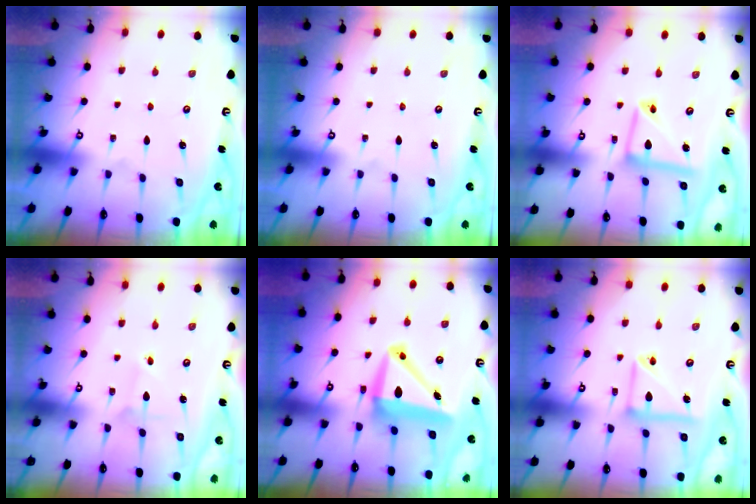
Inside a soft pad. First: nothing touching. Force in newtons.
{"total": 0.0}
{"total": 11.1, "press": 11.0, "slide": 1.0}
{"total": 2.0, "press": 2.0, "slide": 0.2}
{"total": 10.9, "press": 10.5, "slide": 2.6}
{"total": 11.6, "press": 11.6, "slide": 1.2}